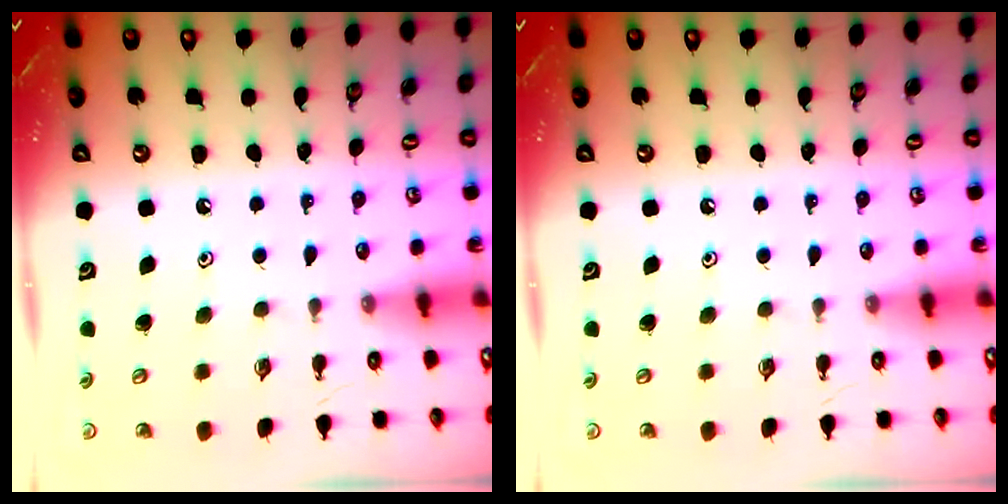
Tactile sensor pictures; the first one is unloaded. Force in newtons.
{"total": 0.0}